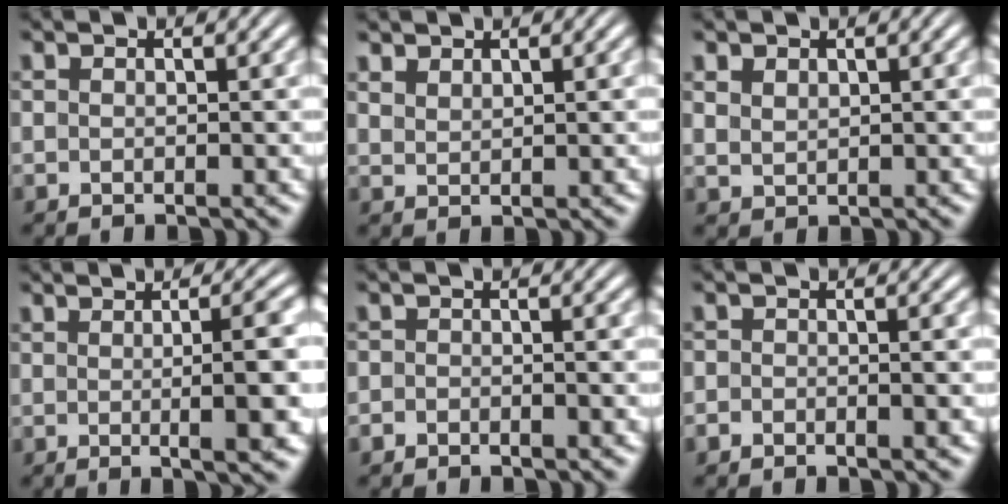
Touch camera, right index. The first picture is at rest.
{"total": 1.5, "force": [1.5, -0.1, 0.3], "torque": [-0.005, -0.004, 0.038]}
{"total": 1.4, "force": [1.1, 0.8, 0.5], "torque": [-0.015, -0.005, 0.031]}
{"total": 5.1, "force": [-0.5, 0.2, 5.1], "torque": [-0.060, 0.007, -0.012]}
{"total": 1.2, "force": [-1.1, 0.5, 0.1], "torque": [-0.002, -0.004, -0.021]}
{"total": 1.3, "force": [-1.0, 0.7, 0.4], "torque": [-0.005, 0.000, -0.022]}